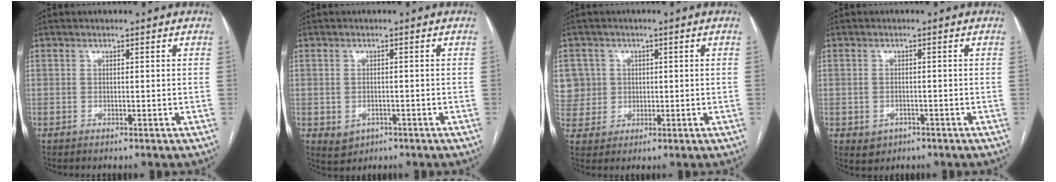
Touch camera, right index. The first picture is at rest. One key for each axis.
{"total": 3.0, "fx": -1.1, "fy": 2.4, "fz": 1.5, "tx": -0.026, "ty": -0.002, "tz": -0.003}
{"total": 9.0, "fx": 2.3, "fy": 8.7, "fz": 0.9, "tx": -0.034, "ty": 0.035, "tz": 0.065}
{"total": 2.7, "fx": -1.2, "fy": 2.1, "fz": 1.1, "tx": -0.017, "ty": 0.002, "tz": -0.006}